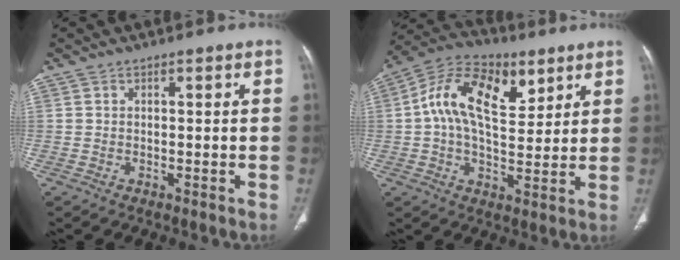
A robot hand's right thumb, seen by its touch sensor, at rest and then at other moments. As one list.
[{"total": 16.5, "force": [5.3, 9.3, 12.5], "torque": [-0.189, 0.001, 0.081]}]